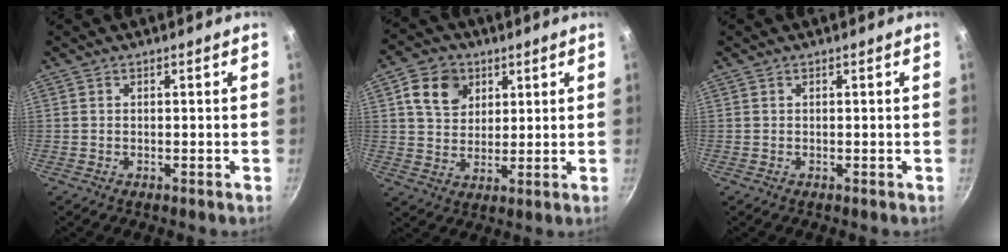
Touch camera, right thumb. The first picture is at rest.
{"total": 9.1, "force": [3.6, 7.1, 4.4], "torque": [-0.051, -0.005, 0.060]}
{"total": 0.0}